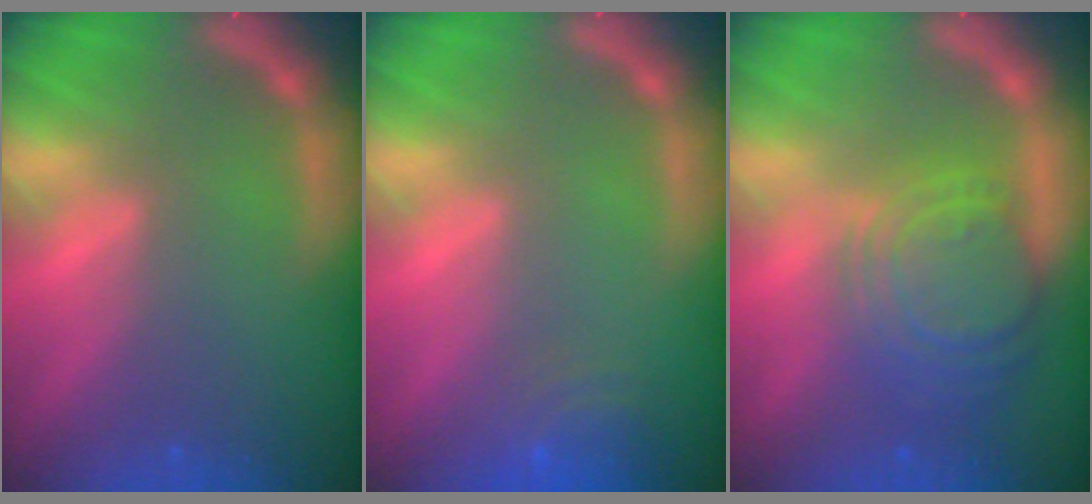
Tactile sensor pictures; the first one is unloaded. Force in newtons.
{"total": 4.0}
{"total": 8.5}